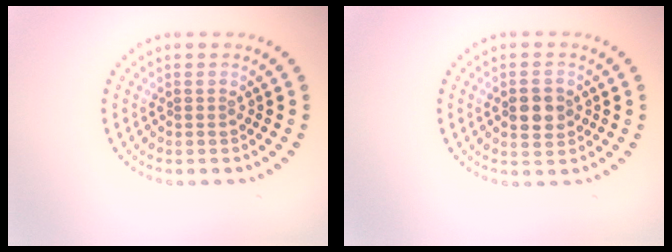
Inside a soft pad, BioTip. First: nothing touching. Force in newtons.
{"total": 2.9, "press": 2.9, "slide": 0.1}